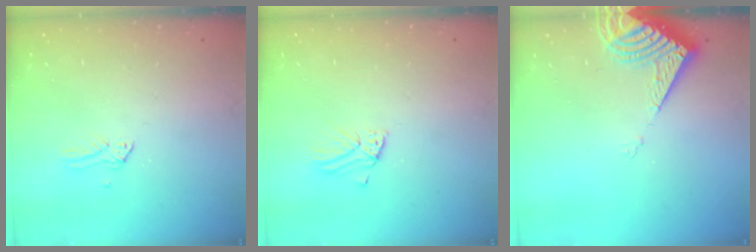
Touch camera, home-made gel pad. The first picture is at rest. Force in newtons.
{"total": 2.7, "press": 2.7, "slide": 0.2}
{"total": 8.3, "press": 8.2, "slide": 0.9}